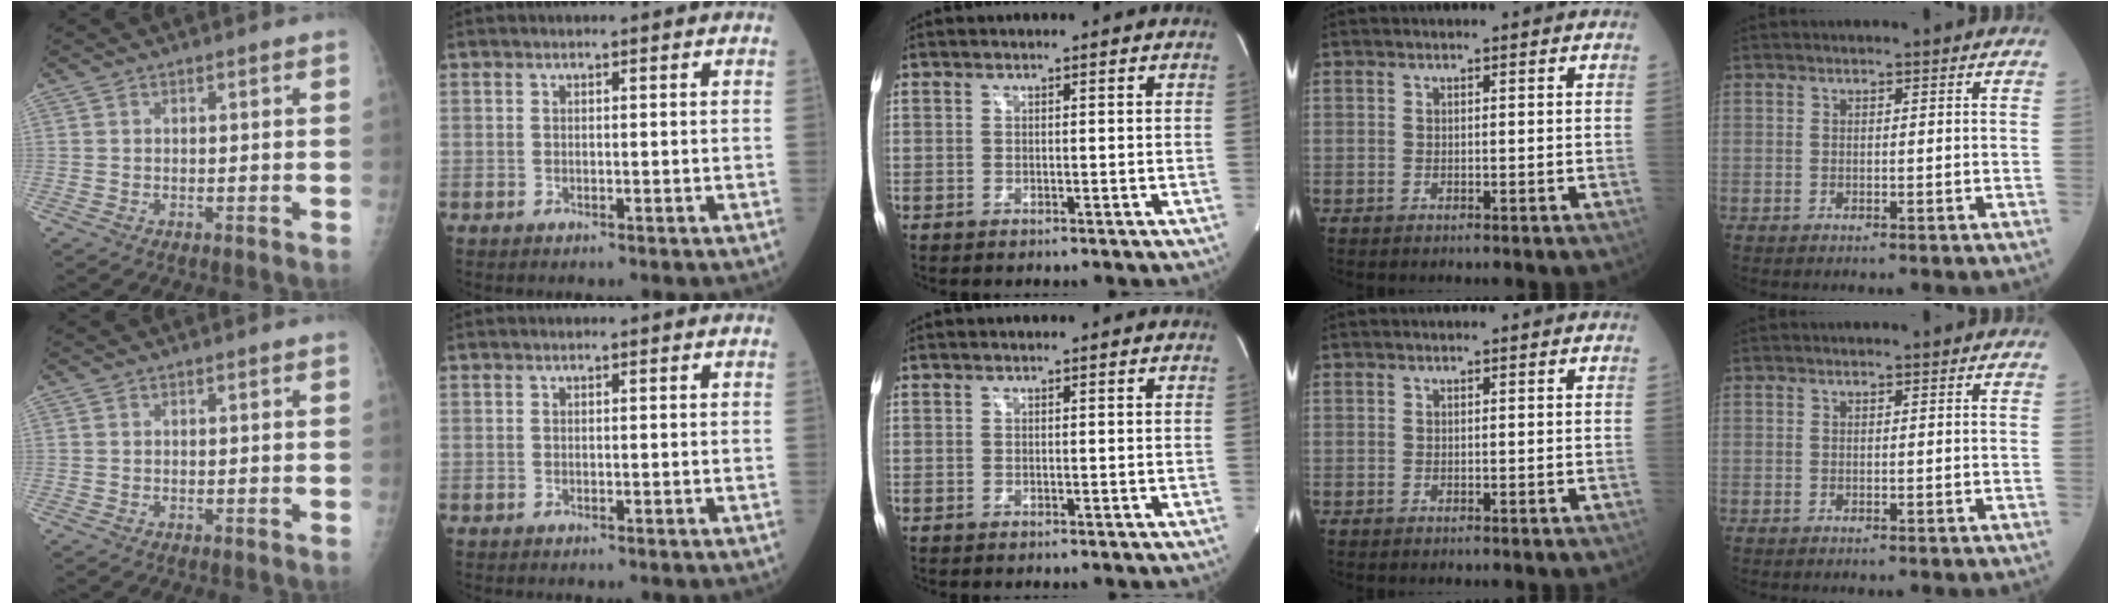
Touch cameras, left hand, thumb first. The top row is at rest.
{}